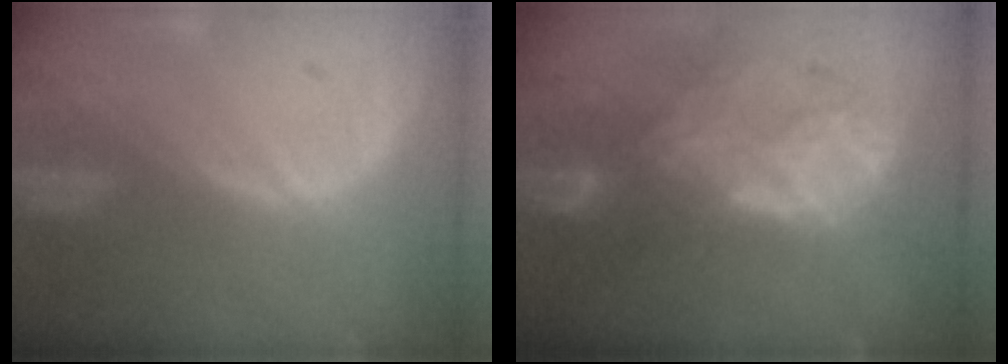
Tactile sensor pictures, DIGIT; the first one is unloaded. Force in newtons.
{"total": 9.2, "press": 7.8, "slide": 4.9}